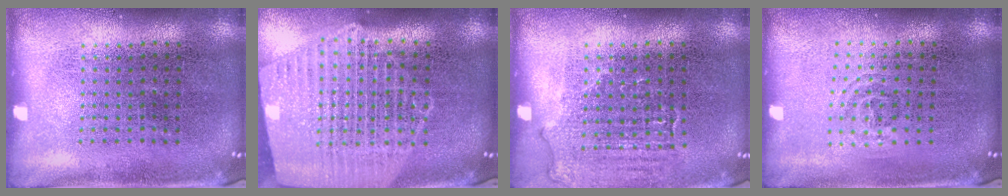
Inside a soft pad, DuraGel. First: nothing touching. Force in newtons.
{"total": 2.4, "press": 2.1, "slide": 1.2}
{"total": 1.2, "press": 1.1, "slide": 0.5}
{"total": 0.9, "press": 0.6, "slide": 0.6}